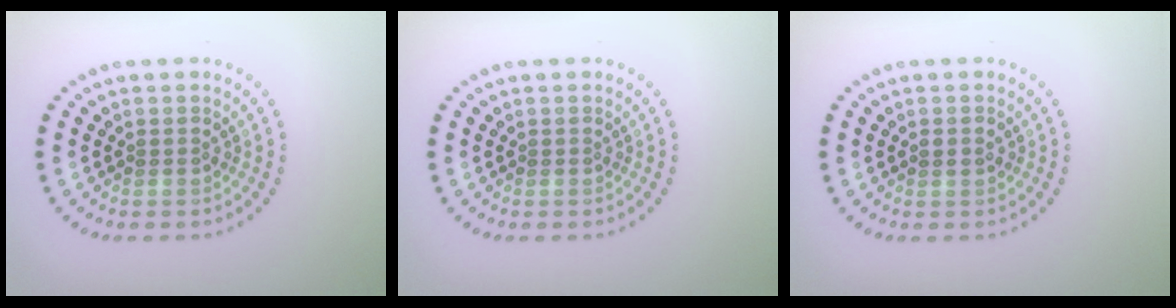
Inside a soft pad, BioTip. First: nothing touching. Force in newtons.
{"total": 0.0}
{"total": 1.1, "press": 1.1, "slide": 0.1}